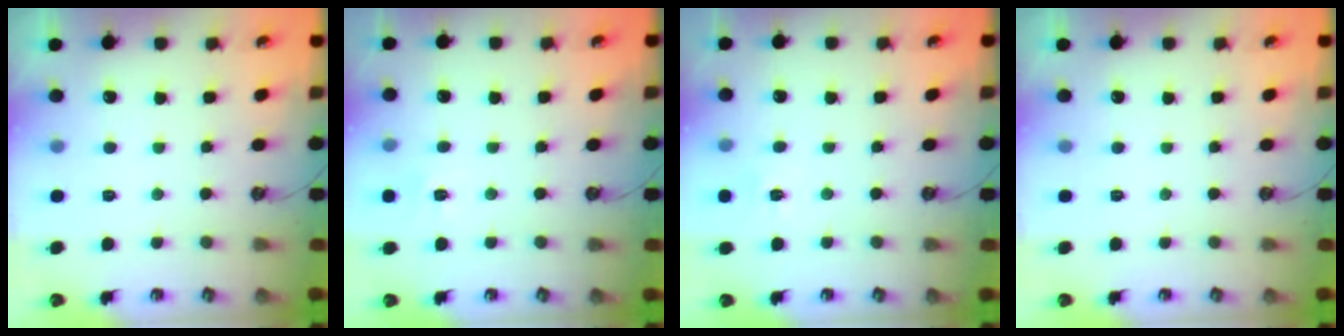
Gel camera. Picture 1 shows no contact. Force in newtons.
{"total": 4.7, "press": 4.6, "slide": 0.7}
{"total": 4.4, "press": 4.3, "slide": 0.6}
{"total": 0.0}